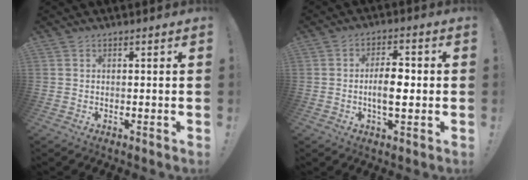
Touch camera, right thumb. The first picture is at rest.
{"total": 7.9, "force": [-1.1, 3.6, 7.0], "torque": [-0.106, 0.005, -0.024]}